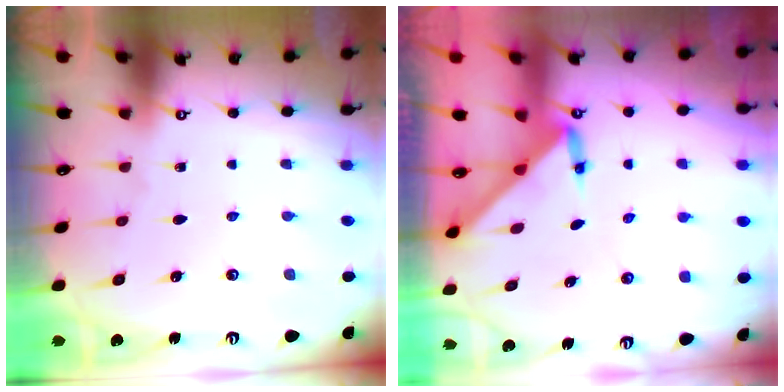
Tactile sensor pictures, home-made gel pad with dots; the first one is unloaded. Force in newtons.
{"total": 3.0, "press": 3.0, "slide": 0.3}